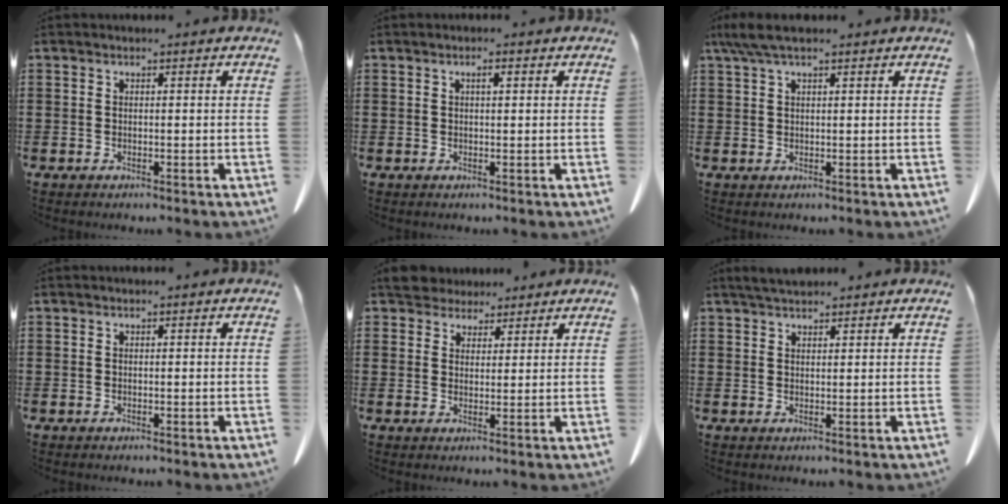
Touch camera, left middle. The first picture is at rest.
{"total": 1.1, "force": [0.4, 0.3, 1.0], "torque": [-0.020, 0.003, 0.006]}
{"total": 3.7, "force": [2.3, 0.8, 2.9], "torque": [-0.059, 0.004, 0.042]}
{"total": 0.0}
{"total": 4.8, "force": [4.4, 1.7, 0.7], "torque": [-0.024, -0.008, 0.083]}
{"total": 2.7, "force": [2.4, 0.6, 1.0], "torque": [-0.026, 0.001, 0.045]}